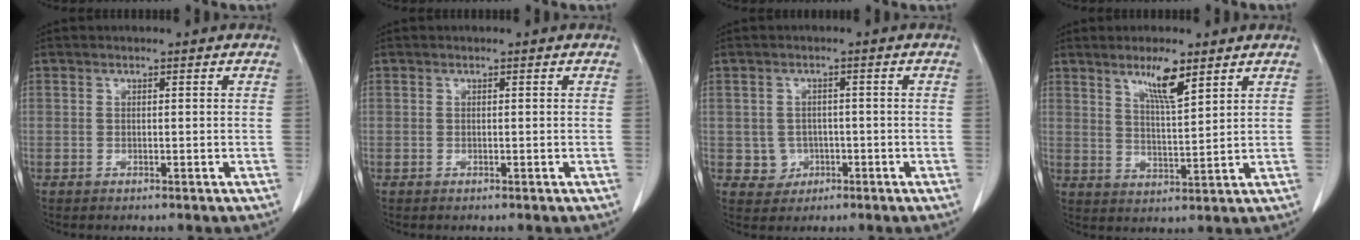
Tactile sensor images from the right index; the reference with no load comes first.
{"total": 0.0}
{"total": 3.2, "force": [-0.8, 3.1, 0.4], "torque": [0.003, 0.010, -0.005]}
{"total": 6.3, "force": [4.1, 0.7, 4.7], "torque": [-0.086, -0.006, 0.074]}